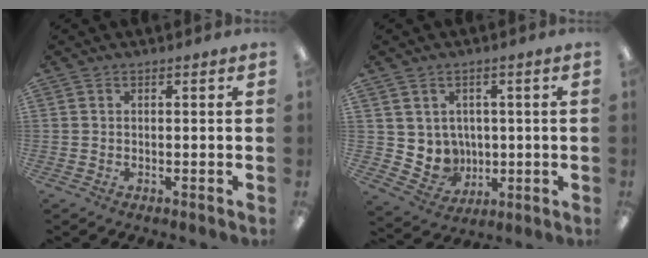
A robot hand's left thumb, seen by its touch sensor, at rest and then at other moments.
{"total": 6.0, "force": [2.4, 5.4, 0.2], "torque": [-0.023, -0.017, 0.056]}